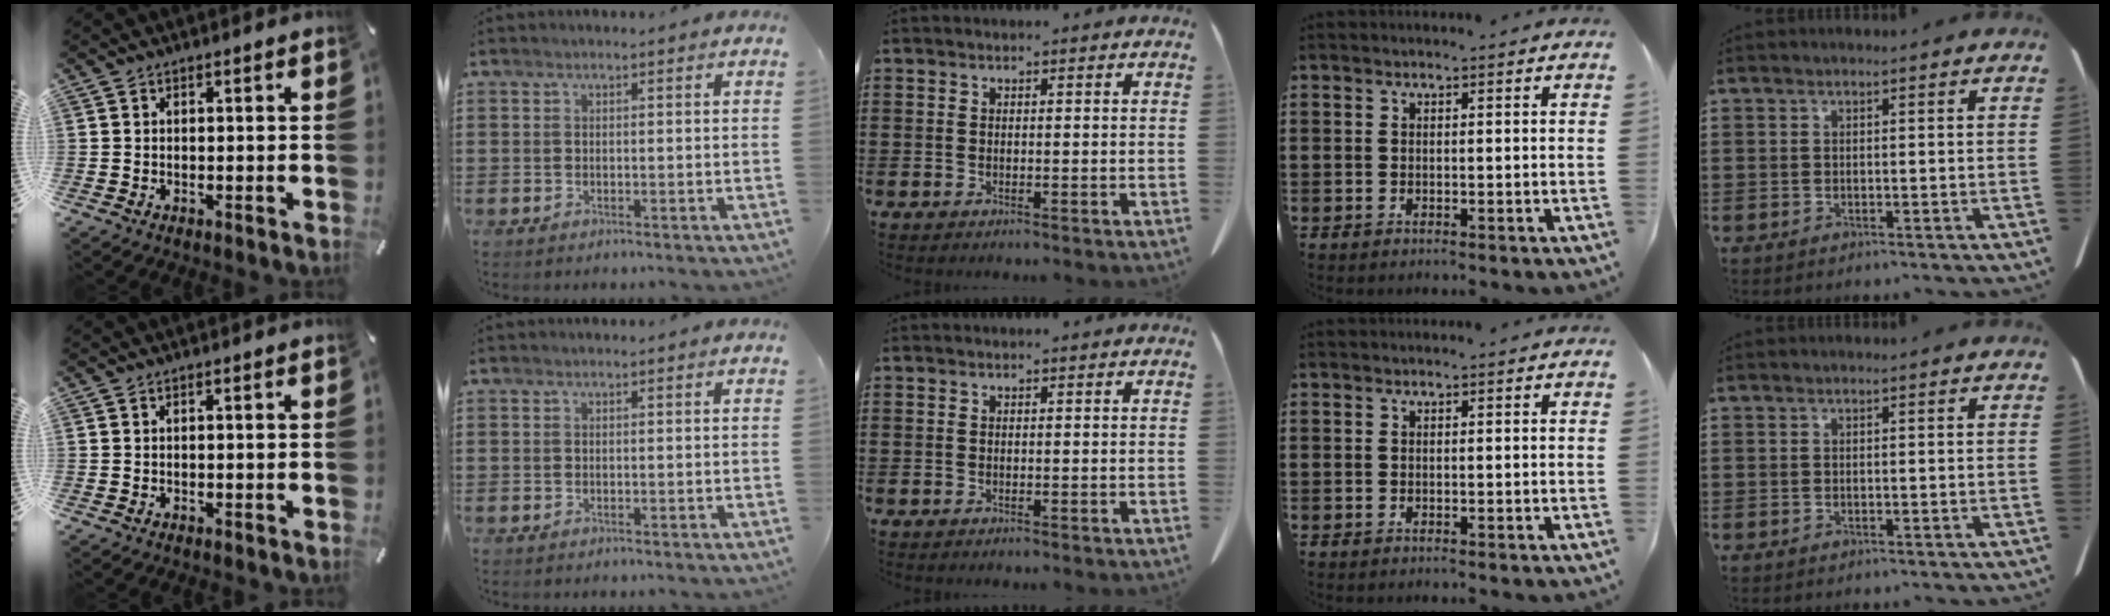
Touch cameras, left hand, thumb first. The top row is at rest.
{}